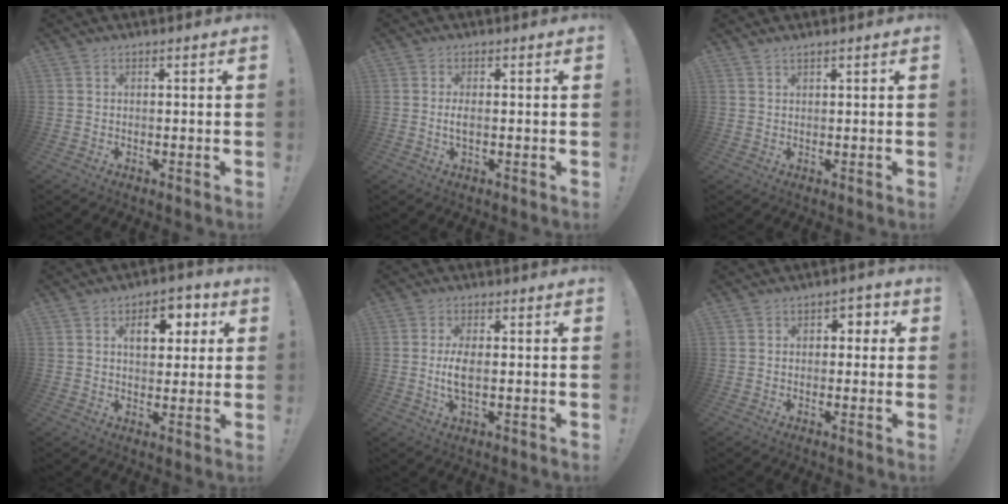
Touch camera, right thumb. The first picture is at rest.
{"total": 2.4, "force": [-0.2, 0.8, 2.3], "torque": [-0.042, -0.003, -0.008]}
{"total": 1.1, "force": [1.0, -0.2, 0.5], "torque": [-0.013, 0.000, 0.019]}
{"total": 9.5, "force": [3.1, 6.0, 6.6], "torque": [-0.079, -0.004, 0.049]}
{"total": 5.9, "force": [-0.1, 2.2, 5.5], "torque": [-0.103, -0.012, -0.006]}
{"total": 3.5, "force": [0.1, 2.9, 1.9], "torque": [-0.012, 0.002, -0.005]}